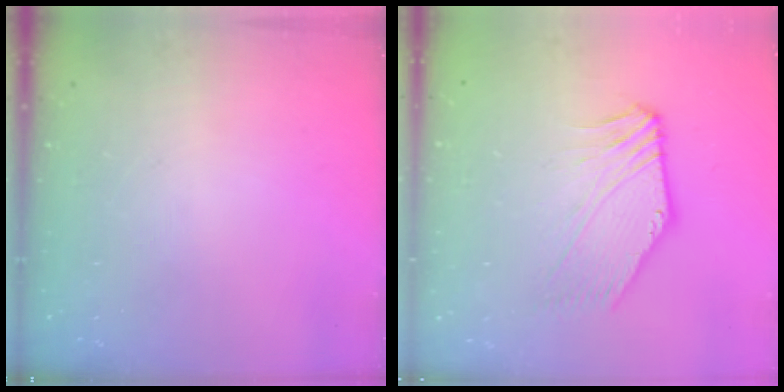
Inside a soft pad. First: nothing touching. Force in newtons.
{"total": 1.1, "press": 0.7, "slide": 0.8}